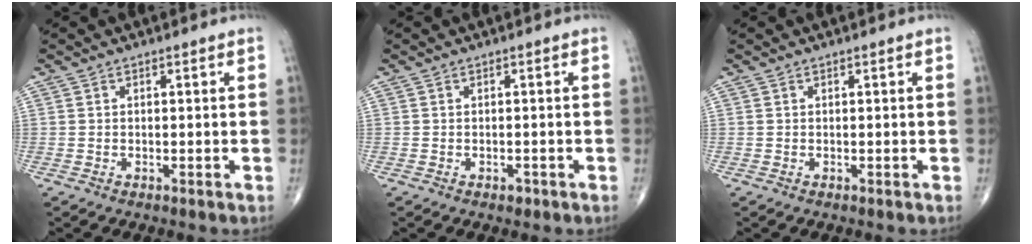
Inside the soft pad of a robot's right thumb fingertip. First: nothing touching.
{"total": 1.1, "force": [-0.7, 0.7, 0.6], "torque": [-0.007, 0.001, -0.008]}
{"total": 0.0}